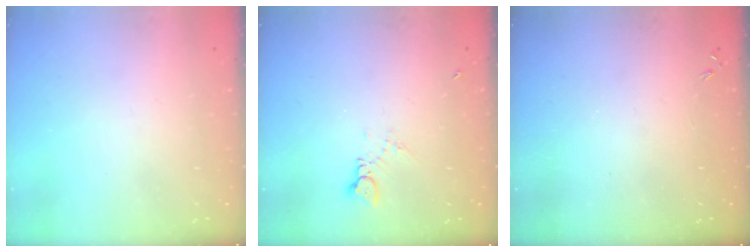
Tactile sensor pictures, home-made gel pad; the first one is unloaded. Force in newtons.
{"total": 3.0, "press": 2.9, "slide": 0.4}
{"total": 0.0}